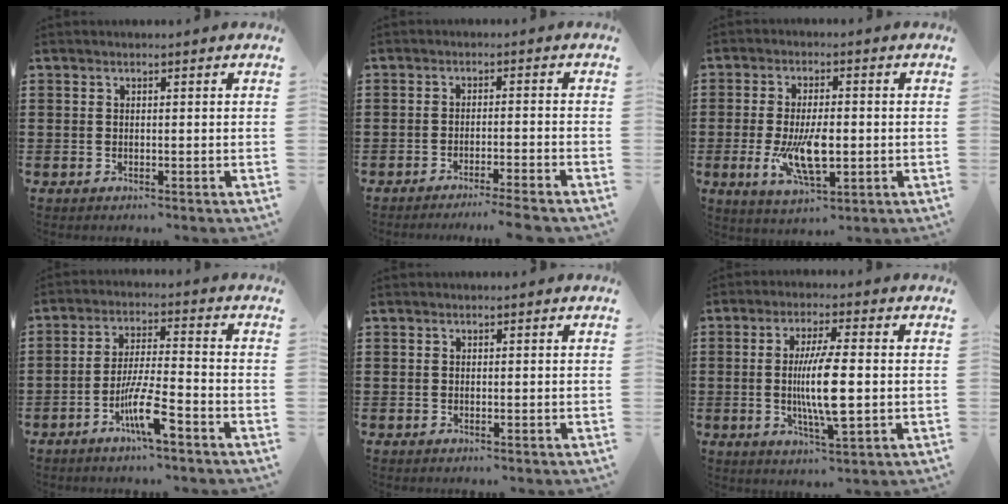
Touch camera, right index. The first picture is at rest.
{"total": 3.0, "force": [-2.7, -0.6, 1.0], "torque": [-0.019, -0.005, -0.055]}
{"total": 9.4, "force": [-1.6, 3.8, 8.4], "torque": [-0.165, -0.014, -0.027]}
{"total": 8.2, "force": [-4.4, 1.1, 6.8], "torque": [-0.134, -0.006, -0.081]}
{"total": 0.0}
{"total": 9.2, "force": [-0.7, 1.9, 9.0], "torque": [-0.175, -0.013, -0.016]}